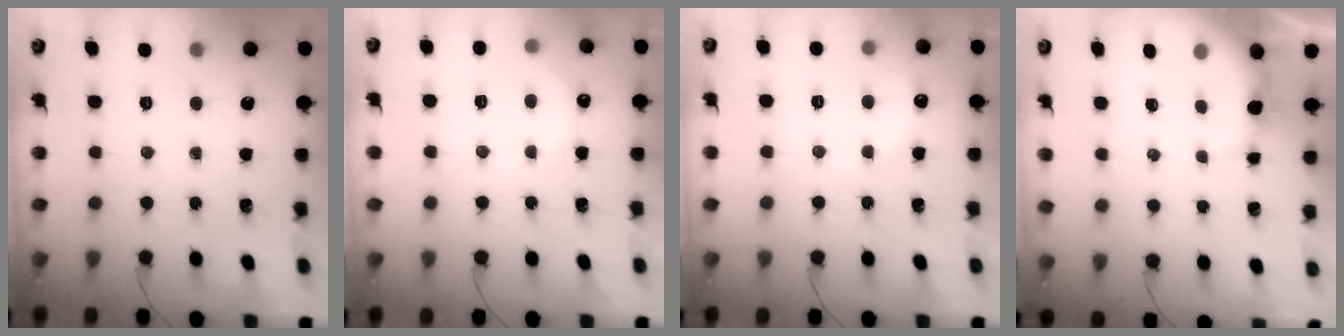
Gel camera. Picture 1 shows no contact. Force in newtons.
{"total": 3.3, "press": 3.2, "slide": 0.8}
{"total": 5.7, "press": 5.6, "slide": 1.1}
{"total": 3.2, "press": 3.1, "slide": 0.8}